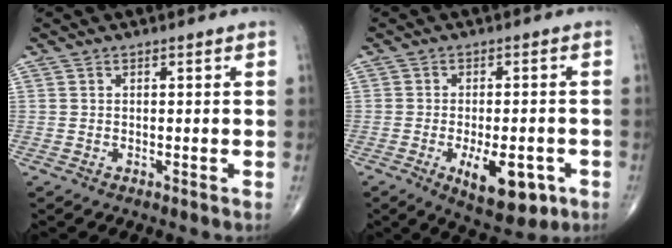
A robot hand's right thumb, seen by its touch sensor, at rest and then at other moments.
{"total": 10.4, "force": [-3.9, 4.5, 8.5], "torque": [-0.111, 0.000, -0.046]}